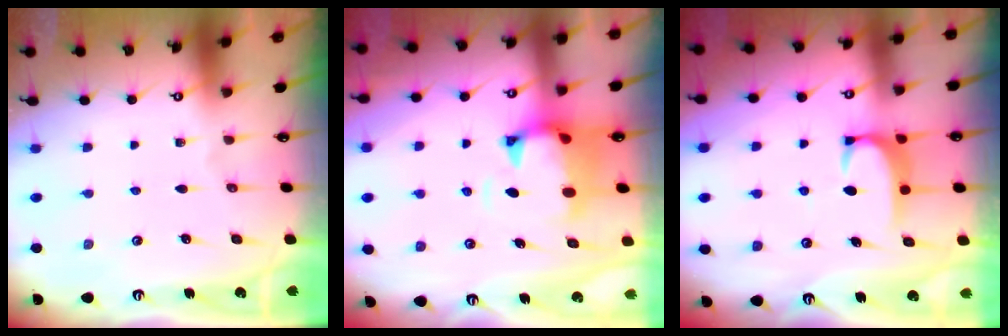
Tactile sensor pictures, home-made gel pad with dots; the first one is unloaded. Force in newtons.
{"total": 1.6, "press": 1.2, "slide": 1.1}
{"total": 1.8, "press": 1.7, "slide": 0.5}